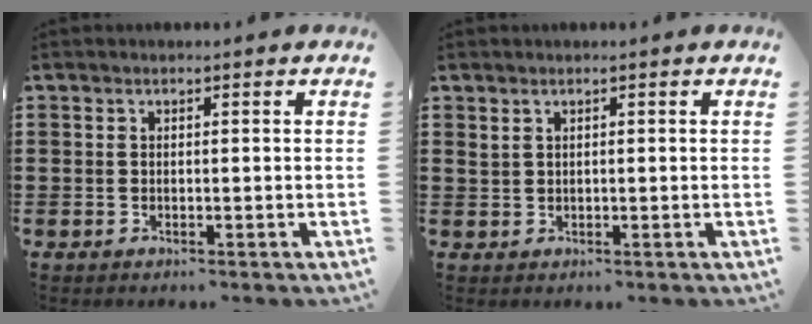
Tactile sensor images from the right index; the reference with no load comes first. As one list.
[{"total": 0.9, "force": [0.6, 0.3, 0.5], "torque": [-0.012, 0.002, 0.012]}]